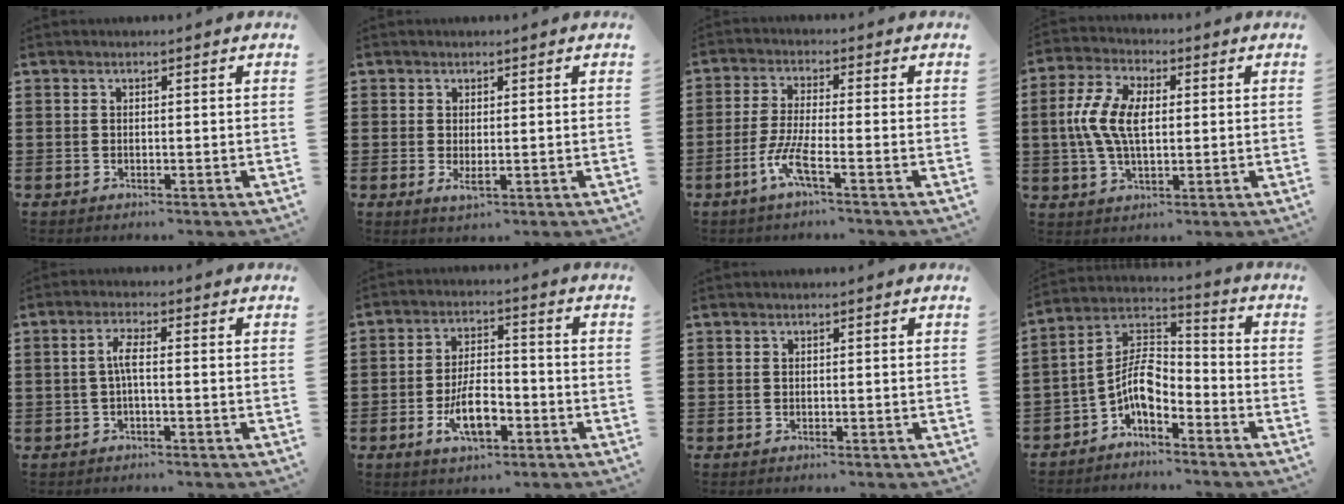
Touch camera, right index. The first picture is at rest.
{"total": 1.9, "force": [0.0, 0.6, 1.8], "torque": [-0.033, -0.003, 0.001]}
{"total": 5.7, "force": [-3.1, 0.6, 4.8], "torque": [-0.114, -0.013, -0.064]}
{"total": 8.2, "force": [0.4, 4.3, 6.9], "torque": [-0.162, 0.006, -0.002]}
{"total": 3.1, "force": [-0.5, 0.7, 3.0], "torque": [-0.064, 0.000, -0.013]}
{"total": 7.4, "force": [-2.9, 3.3, 5.9], "torque": [-0.116, 0.002, -0.052]}
{"total": 0.0}
{"total": 7.4, "force": [-3.5, 3.7, 5.4], "torque": [-0.129, -0.009, -0.076]}